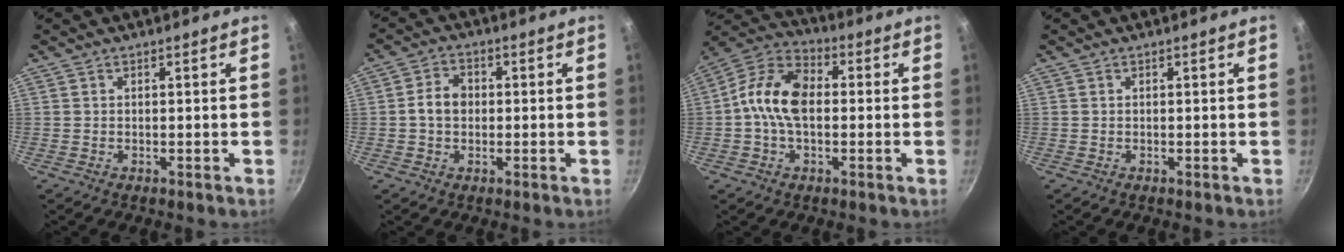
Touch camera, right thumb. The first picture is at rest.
{"total": 5.1, "force": [-0.1, 4.0, 3.2], "torque": [-0.042, 0.016, -0.009]}
{"total": 12.4, "force": [-0.1, 8.0, 9.4], "torque": [-0.152, 0.035, -0.026]}
{"total": 0.0}